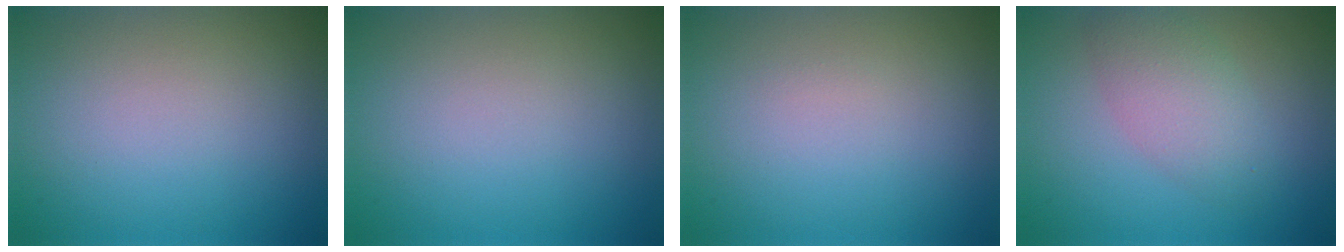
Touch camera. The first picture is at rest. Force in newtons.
{"total": 0.0}
{"total": 0.0}
{"total": 3.7, "press": 3.7, "slide": 0.2}